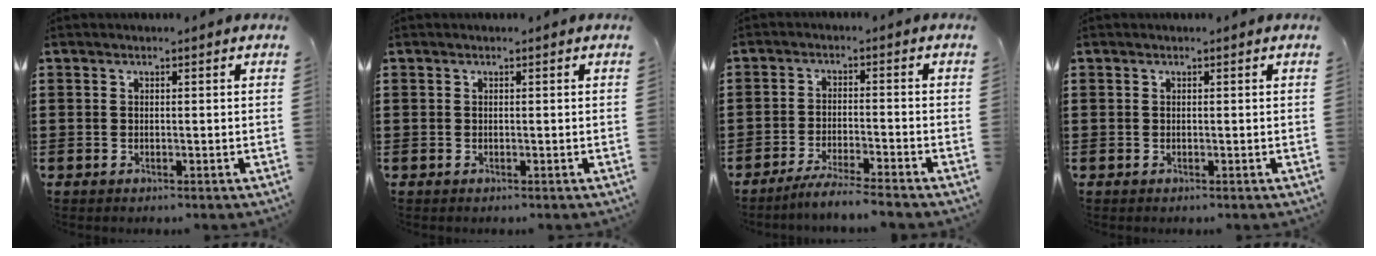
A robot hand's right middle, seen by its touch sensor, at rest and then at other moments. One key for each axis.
{"total": 0.0}
{"total": 3.9, "fx": -3.6, "fy": -0.4, "fz": 1.3, "tx": -0.023, "ty": -0.006, "tz": -0.069}
{"total": 0.0}